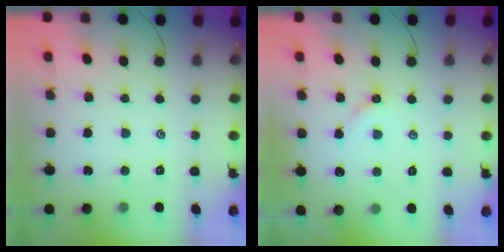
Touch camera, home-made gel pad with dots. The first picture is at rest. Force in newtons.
{"total": 2.7, "press": 2.7, "slide": 0.4}